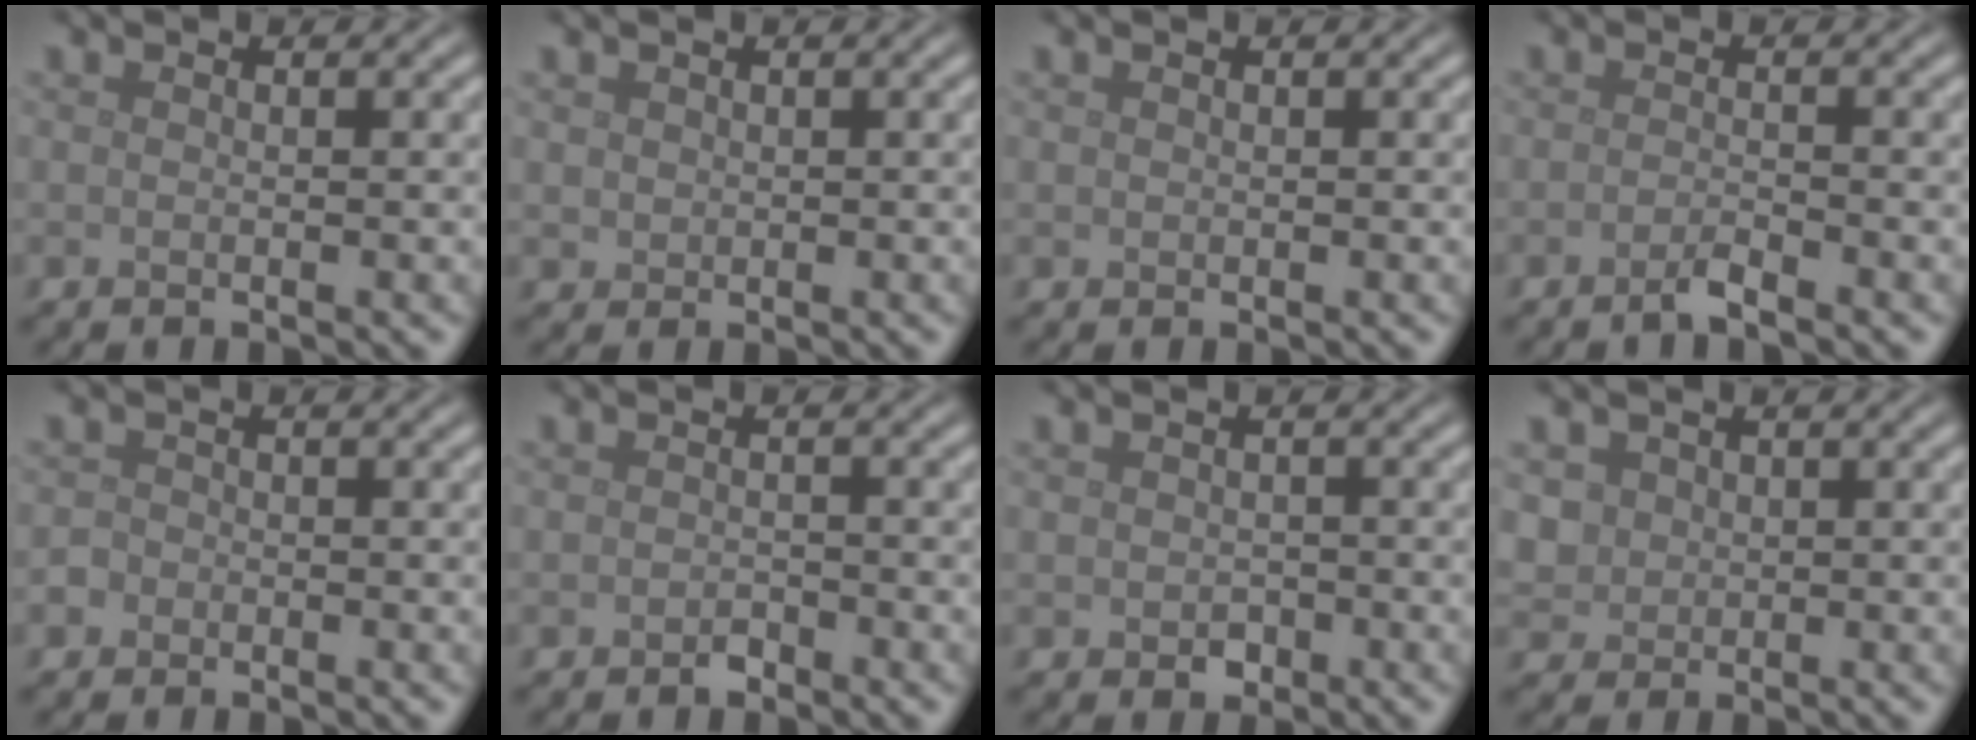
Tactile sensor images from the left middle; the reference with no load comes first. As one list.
[{"total": 0.8, "force": [0.4, 0.7, 0.1], "torque": [-0.001, -0.002, 0.010]}, {"total": 0.0}, {"total": 1.4, "force": [-1.0, 0.2, 0.9], "torque": [-0.015, 0.003, -0.024]}, {"total": 1.3, "force": [-0.6, 1.1, 0.2], "torque": [-0.001, 0.005, -0.011]}, {"total": 0.9, "force": [-0.6, 0.5, 0.4], "torque": [-0.006, -0.001, -0.011]}, {"total": 1.3, "force": [-0.3, 1.1, 0.6], "torque": [-0.012, -0.006, -0.006]}, {"total": 2.1, "force": [0.7, 1.9, 0.4], "torque": [-0.012, -0.006, 0.023]}]